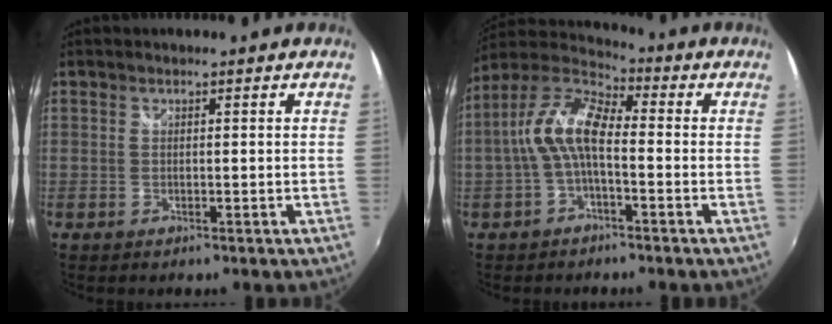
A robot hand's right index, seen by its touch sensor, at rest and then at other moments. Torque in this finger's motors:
{"motor_torque": [1.19, -0.43, 0.70, 0.21]}